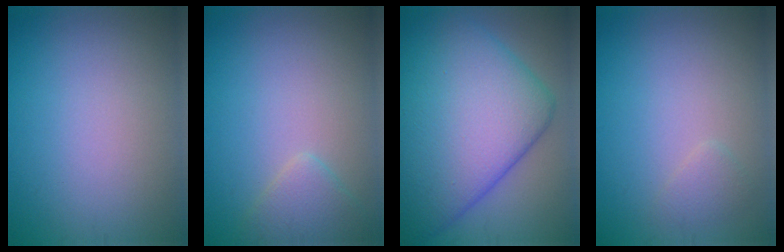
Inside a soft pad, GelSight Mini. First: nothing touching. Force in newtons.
{"total": 2.1, "press": 2.1, "slide": 0.1}
{"total": 16.5, "press": 16.5, "slide": 0.2}
{"total": 1.1, "press": 1.1, "slide": 0.1}